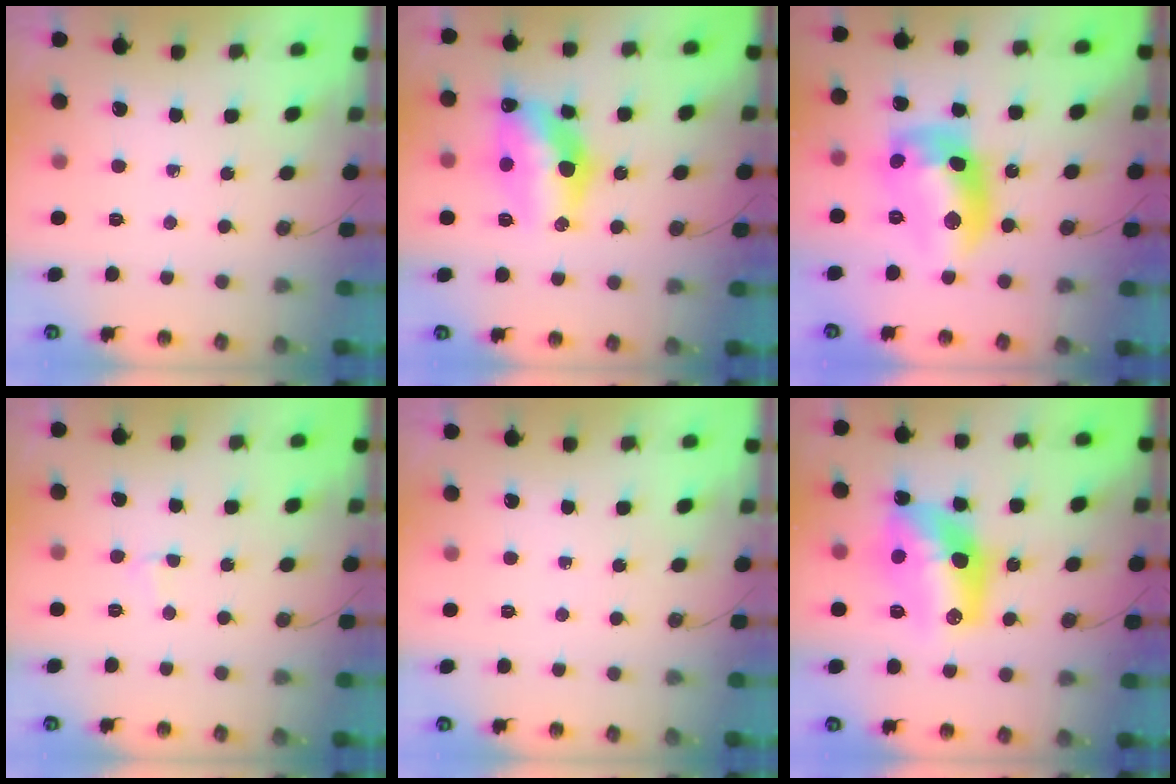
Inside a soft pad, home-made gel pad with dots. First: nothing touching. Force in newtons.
{"total": 14.4, "press": 14.4, "slide": 1.3}
{"total": 16.6, "press": 16.6, "slide": 1.0}
{"total": 4.0, "press": 2.3, "slide": 3.3}
{"total": 0.0}
{"total": 15.6, "press": 15.6, "slide": 1.1}